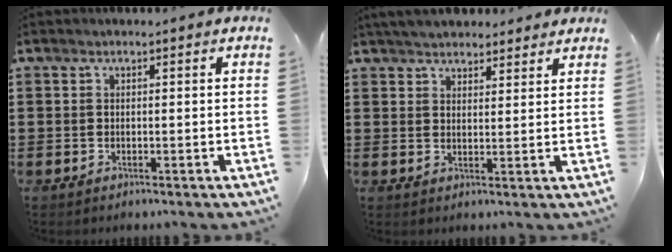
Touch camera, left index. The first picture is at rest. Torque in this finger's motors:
{"motor_torque": [1.00, -1.13, 0.96, 0.21]}